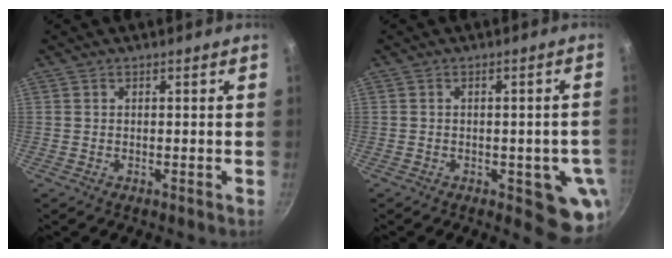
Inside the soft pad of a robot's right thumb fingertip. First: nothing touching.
{"total": 9.0, "force": [-2.6, 4.1, 7.6], "torque": [-0.043, 0.003, -0.029]}